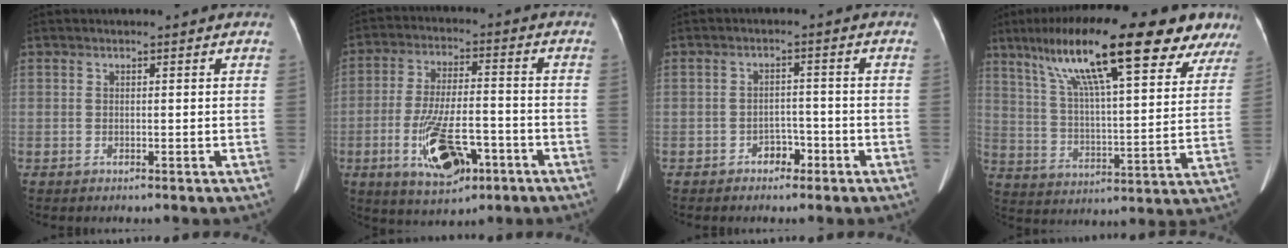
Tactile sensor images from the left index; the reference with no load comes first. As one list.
[{"total": 12.1, "force": [-5.2, 4.4, 10.0], "torque": [-0.194, -0.005, -0.081]}, {"total": 2.6, "force": [-1.8, 1.6, 1.0], "torque": [-0.012, 0.007, -0.026]}, {"total": 24.7, "force": [16.1, 4.7, 18.1], "torque": [-0.298, 0.051, 0.242]}]